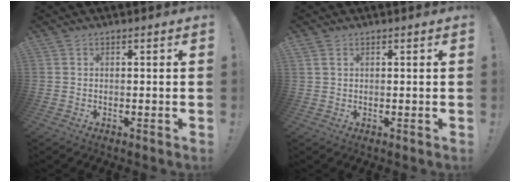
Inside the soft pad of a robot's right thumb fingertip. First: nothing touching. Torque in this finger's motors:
{"motor_torque": [-0.16, -0.06, 0.10, 0.17, 0.11]}